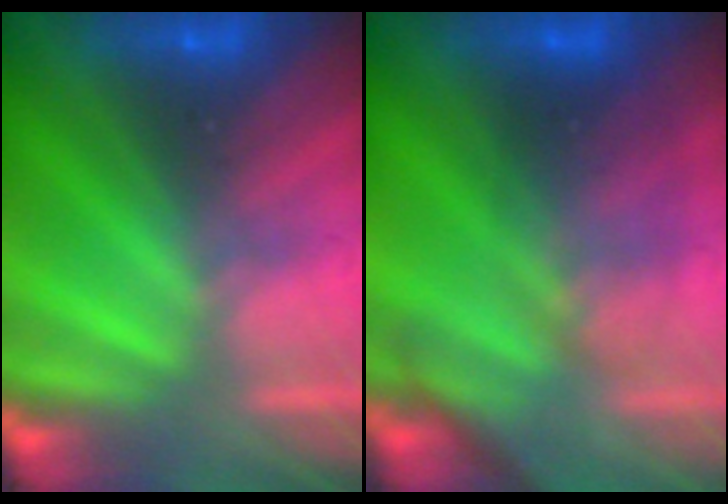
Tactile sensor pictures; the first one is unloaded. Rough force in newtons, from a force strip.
{"total": 2.8}